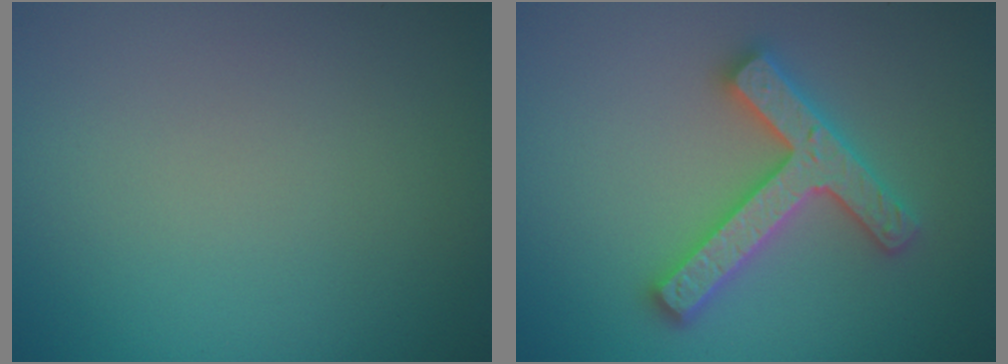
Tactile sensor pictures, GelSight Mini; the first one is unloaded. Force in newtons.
{"total": 4.7, "press": 4.7, "slide": 0.8}